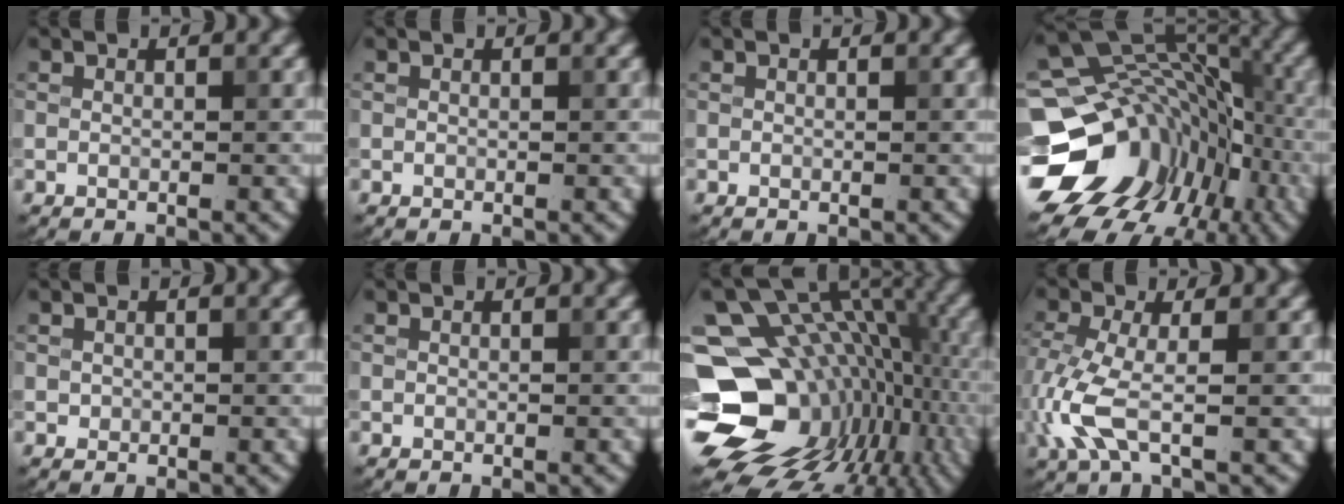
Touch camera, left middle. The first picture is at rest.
{"total": 0.0}
{"total": 0.0}
{"total": 15.8, "force": [-5.6, 12.3, 8.2], "torque": [-0.144, 0.004, -0.071]}
{"total": 0.5, "force": [0.1, 0.5, 0.1], "torque": [0.005, -0.003, 0.000]}
{"total": 0.0}
{"total": 17.1, "force": [-2.8, 12.4, 11.4], "torque": [-0.187, -0.008, -0.023]}
{"total": 4.5, "force": [-1.4, 1.6, 3.9], "torque": [-0.113, -0.009, -0.035]}